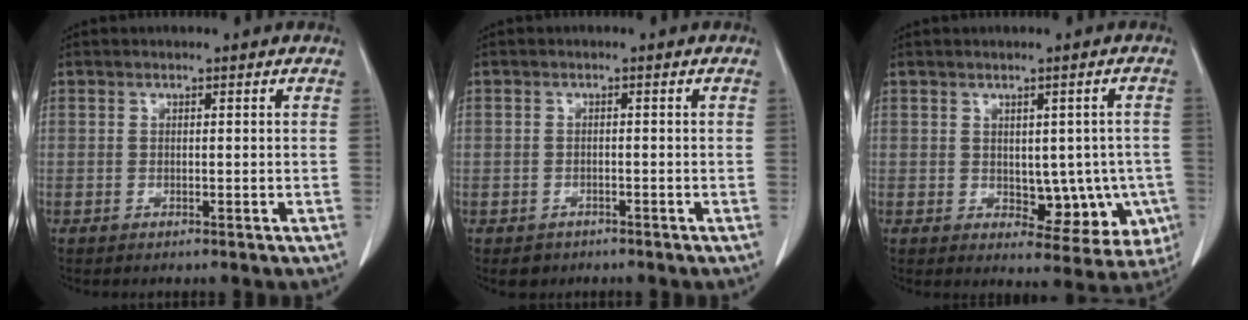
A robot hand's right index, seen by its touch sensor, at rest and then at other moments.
{"total": 2.0, "force": [-1.3, 1.6, 0.1], "torque": [-0.004, 0.005, -0.016]}
{"total": 8.7, "force": [-1.2, 5.0, 7.0], "torque": [-0.063, 0.010, -0.001]}